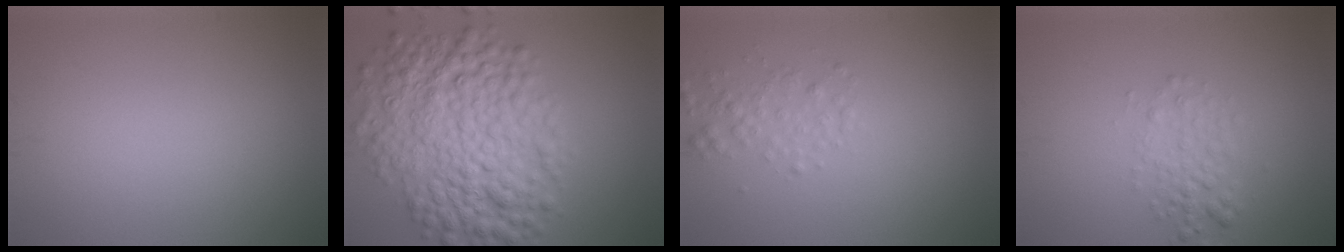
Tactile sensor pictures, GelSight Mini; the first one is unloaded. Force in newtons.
{"total": 9.1, "press": 9.1, "slide": 0.1}
{"total": 1.9, "press": 1.9, "slide": 0.1}
{"total": 2.2, "press": 2.2, "slide": 0.1}